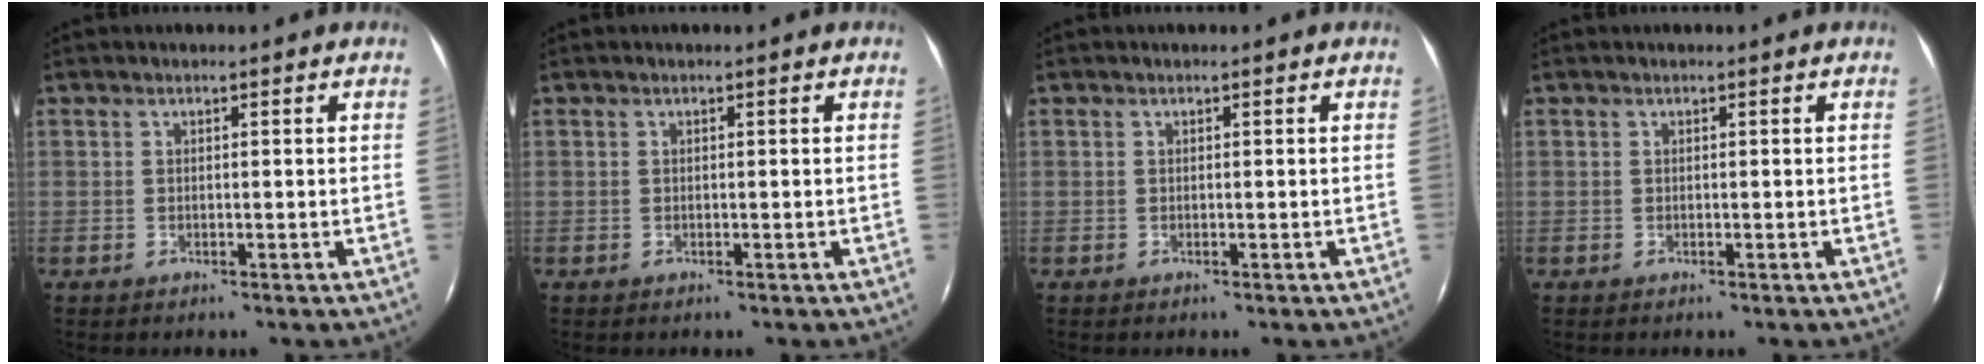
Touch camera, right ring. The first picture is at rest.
{"total": 0.0}
{"total": 0.0}
{"total": 0.0}